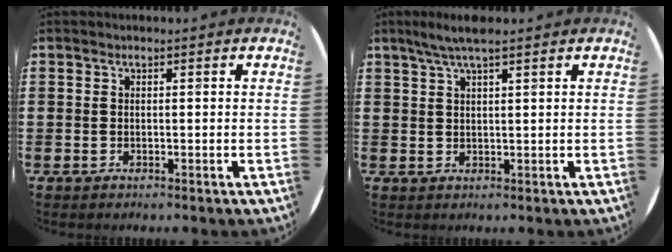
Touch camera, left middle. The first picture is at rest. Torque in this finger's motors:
{"motor_torque": [0.57, -0.43, 0.12, 0.02]}